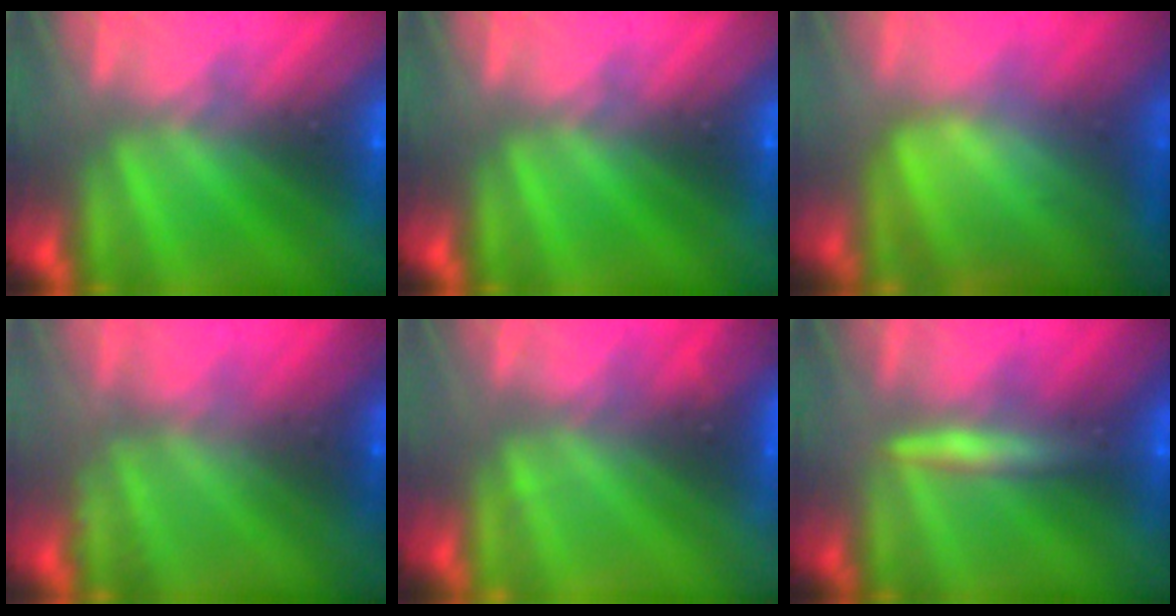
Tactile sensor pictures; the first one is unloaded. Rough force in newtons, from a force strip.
{"total": 0.0}
{"total": 7.8}
{"total": 2.2}
{"total": 3.8}
{"total": 2.5}